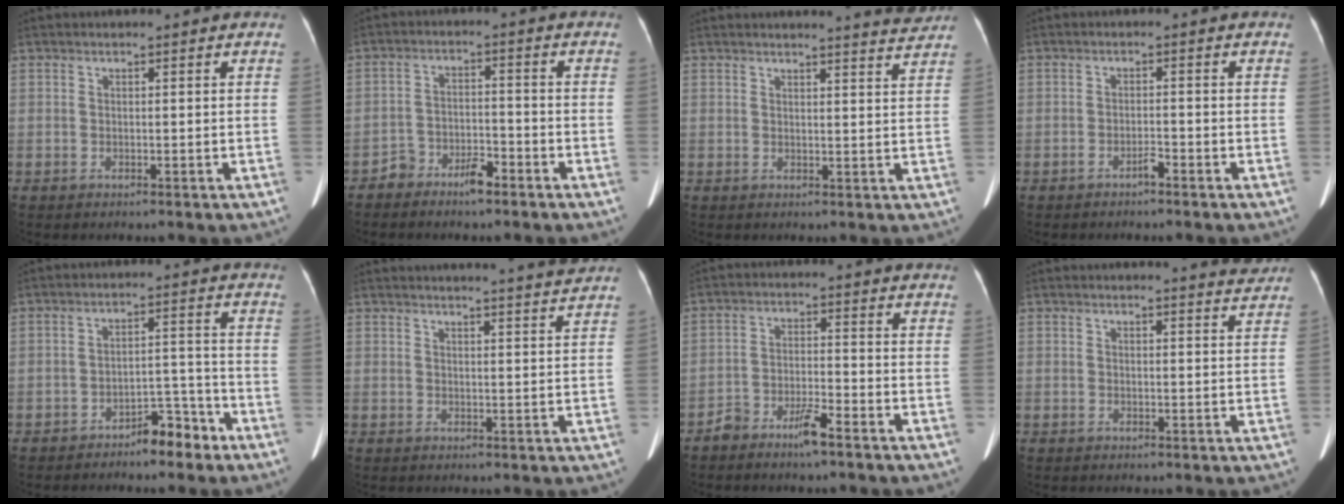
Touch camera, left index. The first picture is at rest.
{"total": 4.2, "force": [-3.4, 1.7, 1.9], "torque": [-0.034, 0.013, -0.058]}
{"total": 4.3, "force": [4.3, -0.6, 0.5], "torque": [-0.013, -0.018, 0.039]}
{"total": 1.5, "force": [-1.3, 0.2, 0.8], "torque": [-0.014, 0.001, -0.021]}
{"total": 5.6, "force": [-4.3, 2.0, 2.9], "torque": [-0.038, 0.022, -0.066]}
{"total": 8.5, "force": [8.1, -1.4, 2.2], "torque": [-0.028, -0.011, 0.089]}
{"total": 4.8, "force": [-3.8, 0.8, 2.9], "torque": [-0.062, 0.006, -0.070]}
{"total": 3.0, "force": [2.9, -0.3, 0.3], "torque": [-0.007, -0.015, 0.022]}